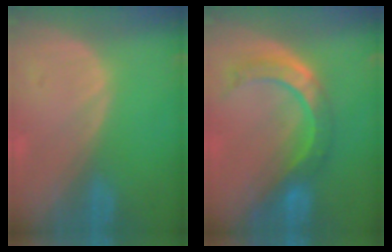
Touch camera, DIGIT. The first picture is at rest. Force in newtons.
{"total": 8.2, "press": 7.2, "slide": 3.9}